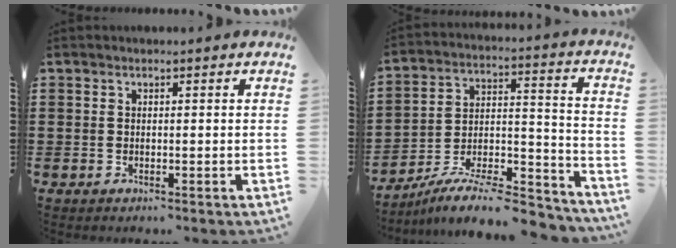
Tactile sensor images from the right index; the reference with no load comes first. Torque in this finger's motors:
{"motor_torque": [-0.10, 0.60, 0.10, 0.04]}